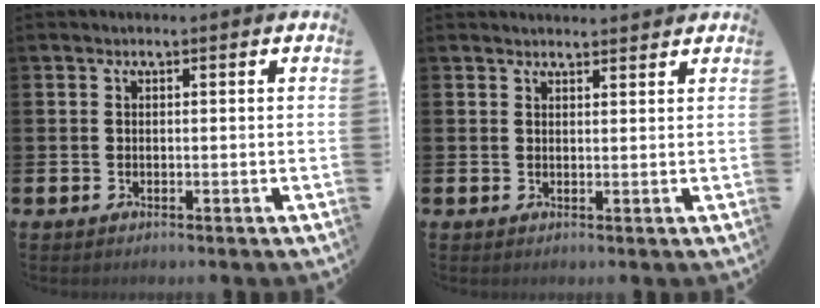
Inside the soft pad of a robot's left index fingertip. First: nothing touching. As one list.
[{"total": 1.8, "force": [1.8, 0.1, -0.1], "torque": [0.013, -0.013, 0.029]}]